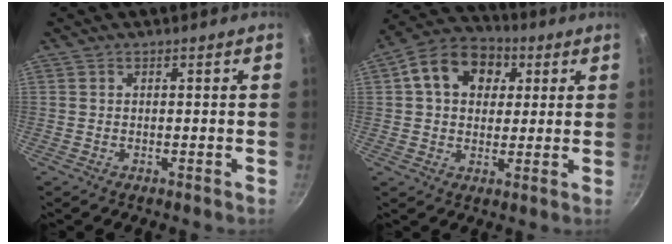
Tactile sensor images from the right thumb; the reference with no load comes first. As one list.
[{"total": 13.4, "force": [4.0, 10.1, 7.9], "torque": [-0.107, 0.017, 0.048]}]